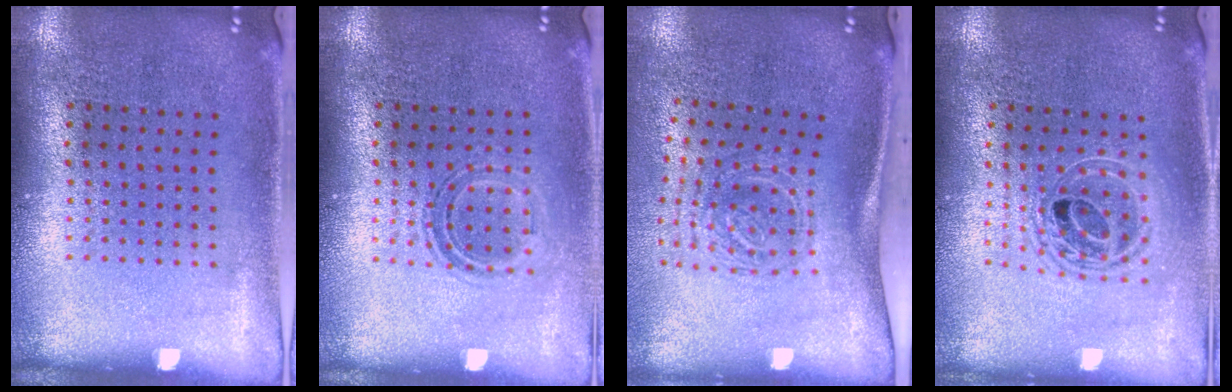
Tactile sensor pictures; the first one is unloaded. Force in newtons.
{"total": 1.1, "press": 1.0, "slide": 0.5}
{"total": 1.9, "press": 1.3, "slide": 1.4}
{"total": 1.7, "press": 1.4, "slide": 0.9}